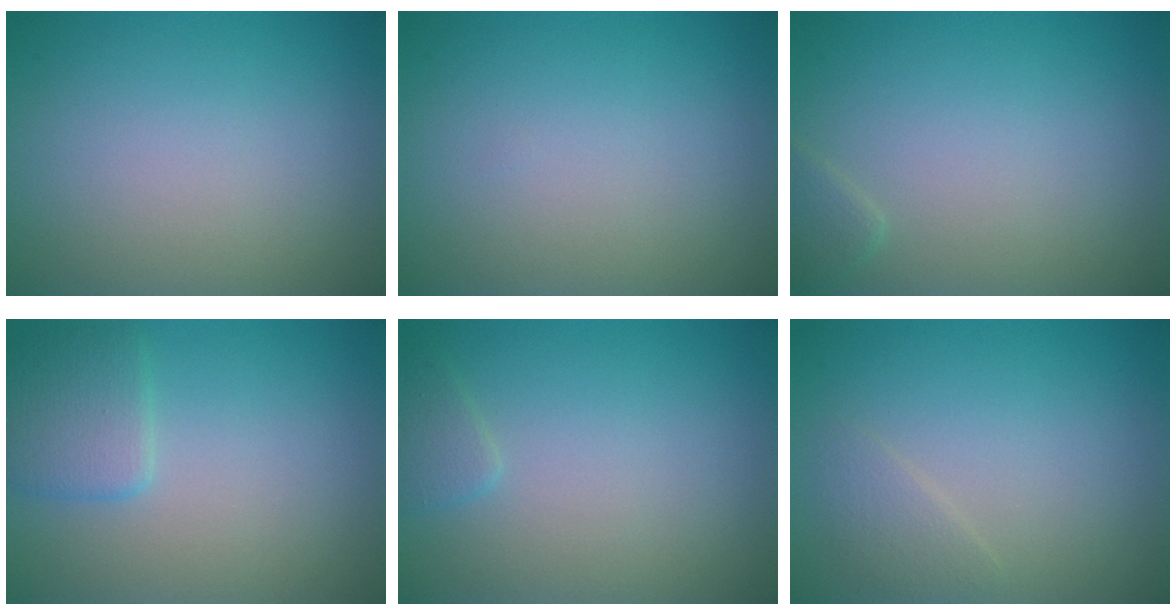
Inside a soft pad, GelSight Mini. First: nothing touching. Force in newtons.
{"total": 0.0}
{"total": 1.1, "press": 1.1, "slide": 0.1}
{"total": 2.6, "press": 2.6, "slide": 0.1}
{"total": 1.1, "press": 1.1, "slide": 0.1}
{"total": 1.4, "press": 1.4, "slide": 0.1}